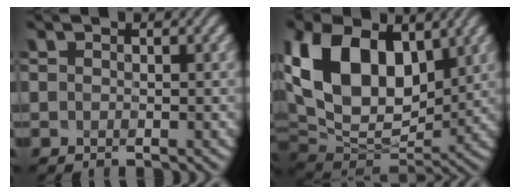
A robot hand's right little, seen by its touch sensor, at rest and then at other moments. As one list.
[{"total": 12.0, "force": [3.2, 7.7, 8.6], "torque": [-0.185, 0.000, 0.066]}]